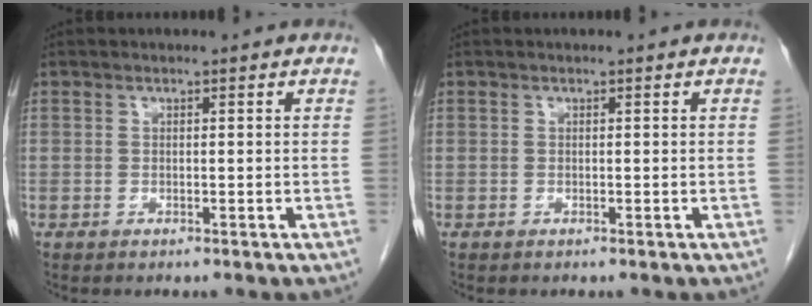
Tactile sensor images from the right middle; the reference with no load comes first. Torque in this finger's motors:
{"motor_torque": [-0.43, -0.01, -0.01, -0.01]}